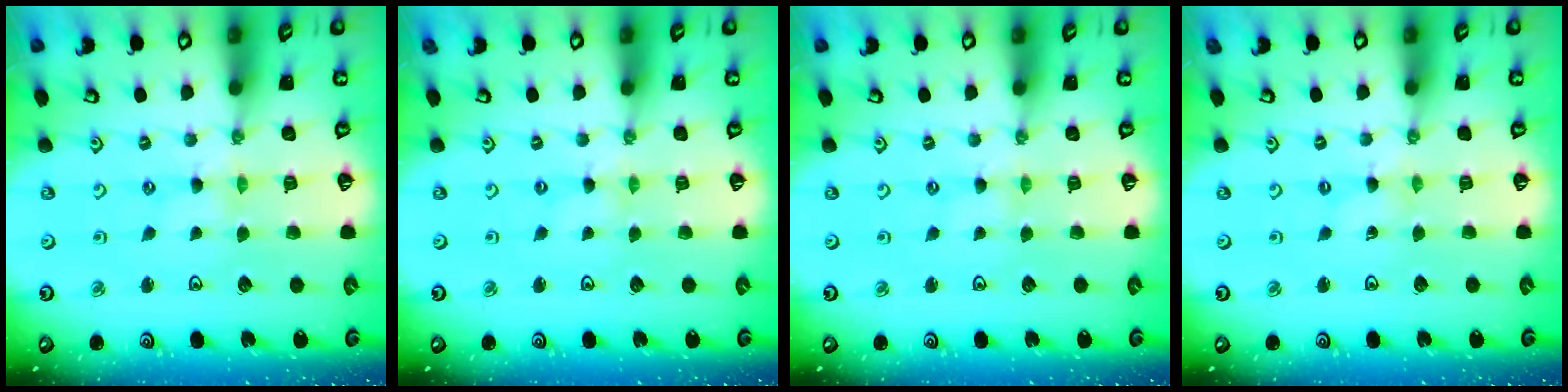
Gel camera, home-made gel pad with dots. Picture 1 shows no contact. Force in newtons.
{"total": 0.0}
{"total": 0.0}
{"total": 0.0}